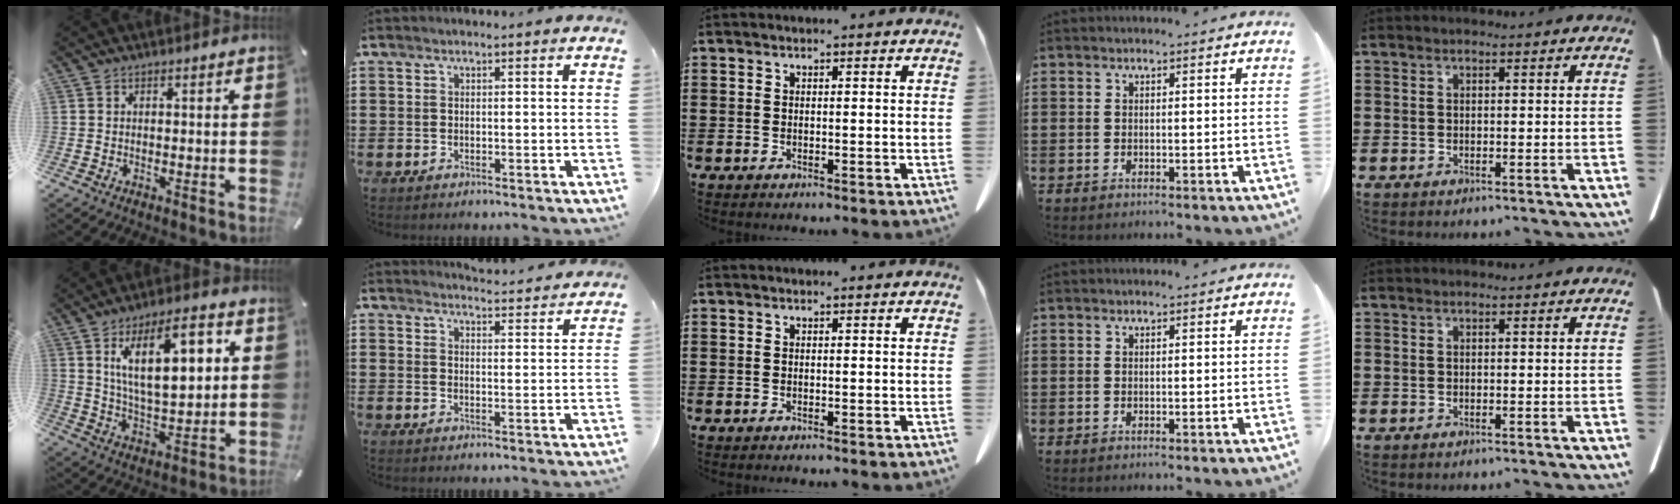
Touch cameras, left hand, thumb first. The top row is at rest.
{"thumb": {"total": 17.8, "force": [6.9, 8.4, 14.1], "torque": [-0.231, -0.008, 0.110]}, "index": {"total": 3.8, "force": [3.7, -0.3, 0.2], "torque": [-0.008, -0.026, 0.065]}}